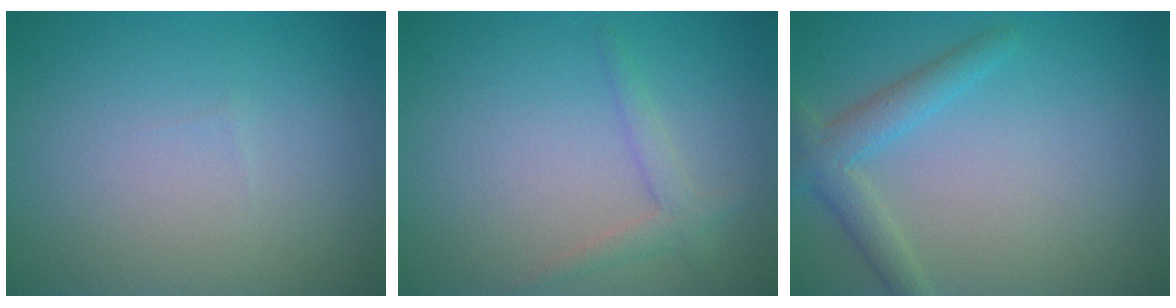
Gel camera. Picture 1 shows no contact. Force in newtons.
{"total": 1.8, "press": 1.8, "slide": 0.2}
{"total": 2.8, "press": 2.8, "slide": 0.1}